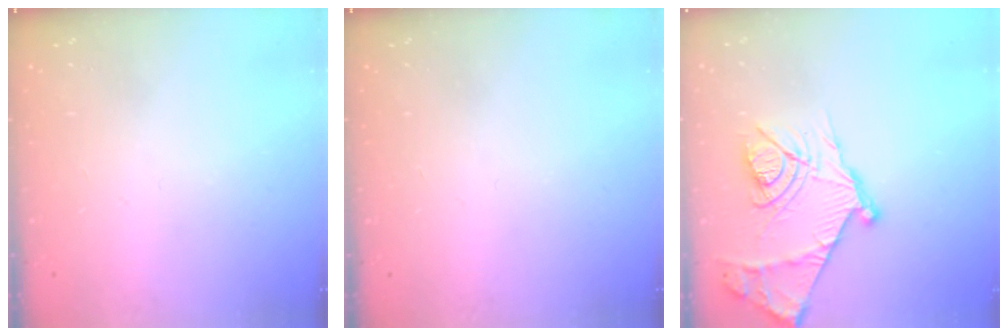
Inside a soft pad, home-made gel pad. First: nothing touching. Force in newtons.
{"total": 0.0}
{"total": 18.9, "press": 18.8, "slide": 1.6}